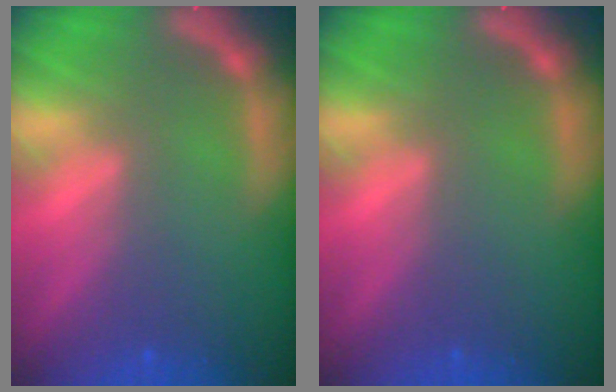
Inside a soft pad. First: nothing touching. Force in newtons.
{"total": 0.0}